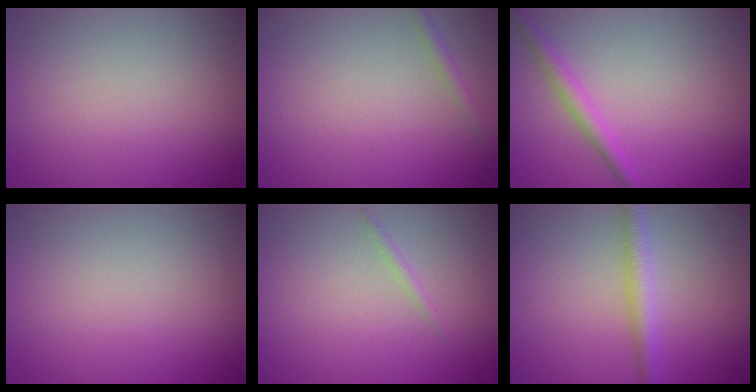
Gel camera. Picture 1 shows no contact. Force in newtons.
{"total": 1.1, "press": 1.1, "slide": 0.1}
{"total": 2.0, "press": 2.0, "slide": 0.1}
{"total": 0.0}
{"total": 0.7, "press": 0.7, "slide": 0.0}
{"total": 2.3, "press": 2.3, "slide": 0.1}